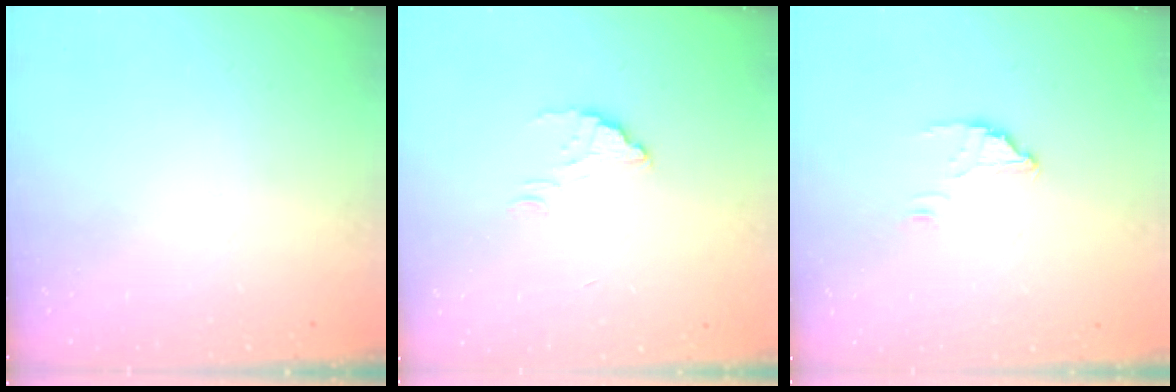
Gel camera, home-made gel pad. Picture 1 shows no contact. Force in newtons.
{"total": 2.6, "press": 2.6, "slide": 0.1}
{"total": 2.8, "press": 2.8, "slide": 0.1}